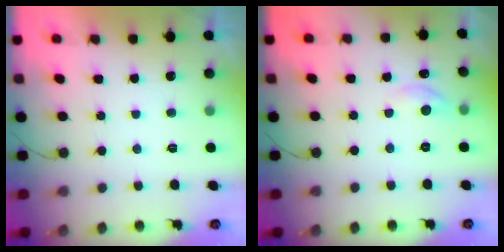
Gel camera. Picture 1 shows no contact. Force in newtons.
{"total": 5.0, "press": 4.9, "slide": 0.7}